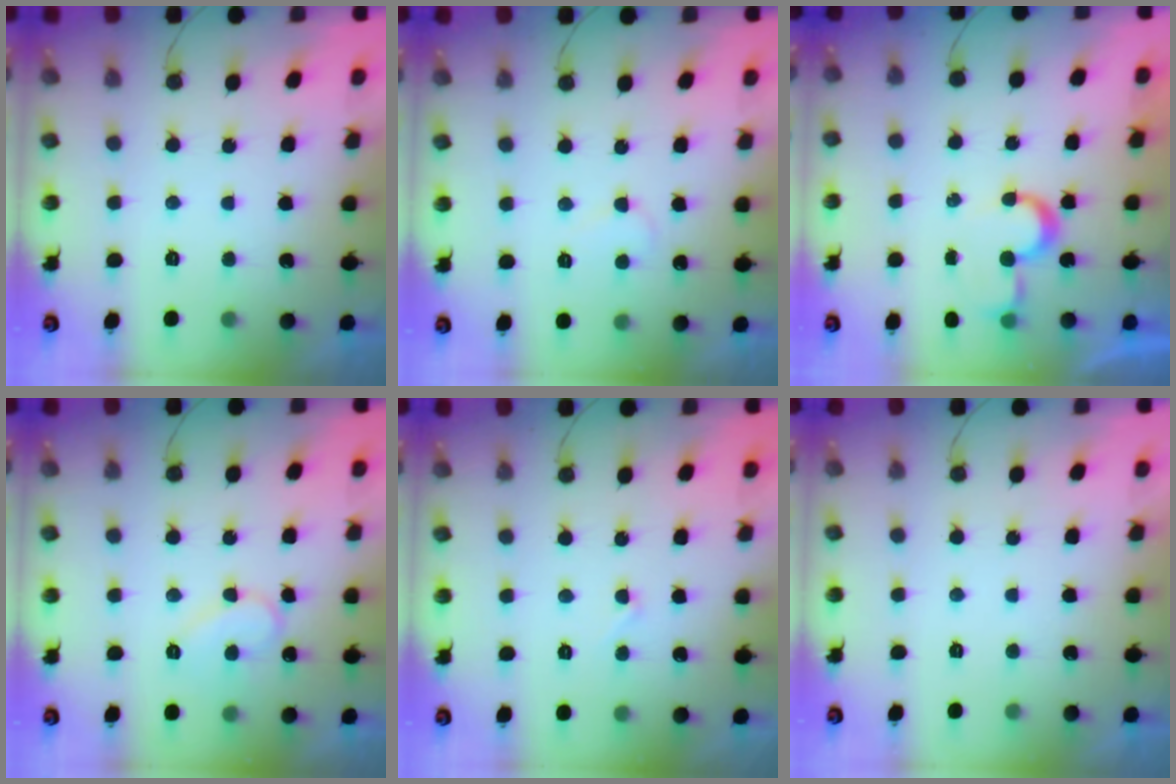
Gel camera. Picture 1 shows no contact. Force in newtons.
{"total": 5.5, "press": 5.5, "slide": 0.3}
{"total": 6.8, "press": 6.8, "slide": 0.7}
{"total": 9.1, "press": 9.1, "slide": 0.8}
{"total": 2.8, "press": 2.8, "slide": 0.2}
{"total": 1.8, "press": 1.7, "slide": 0.1}